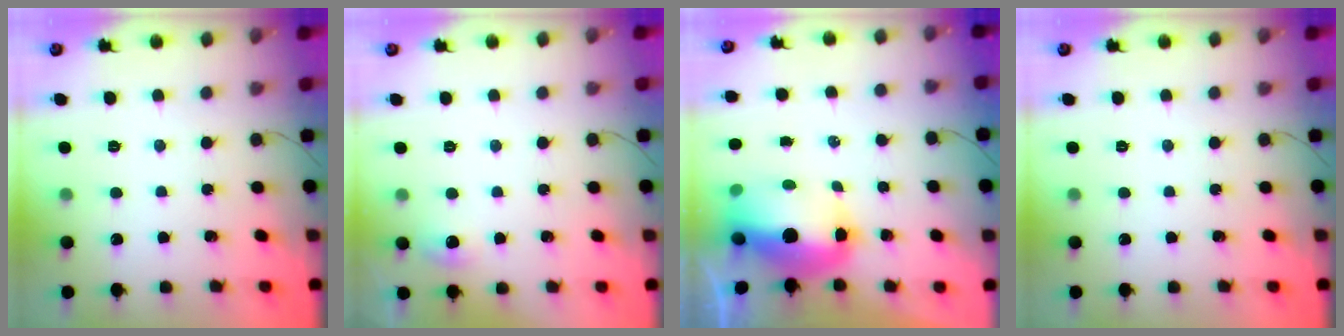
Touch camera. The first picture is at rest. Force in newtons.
{"total": 4.5, "press": 4.3, "slide": 1.3}
{"total": 12.0, "press": 11.7, "slide": 2.7}
{"total": 0.0}